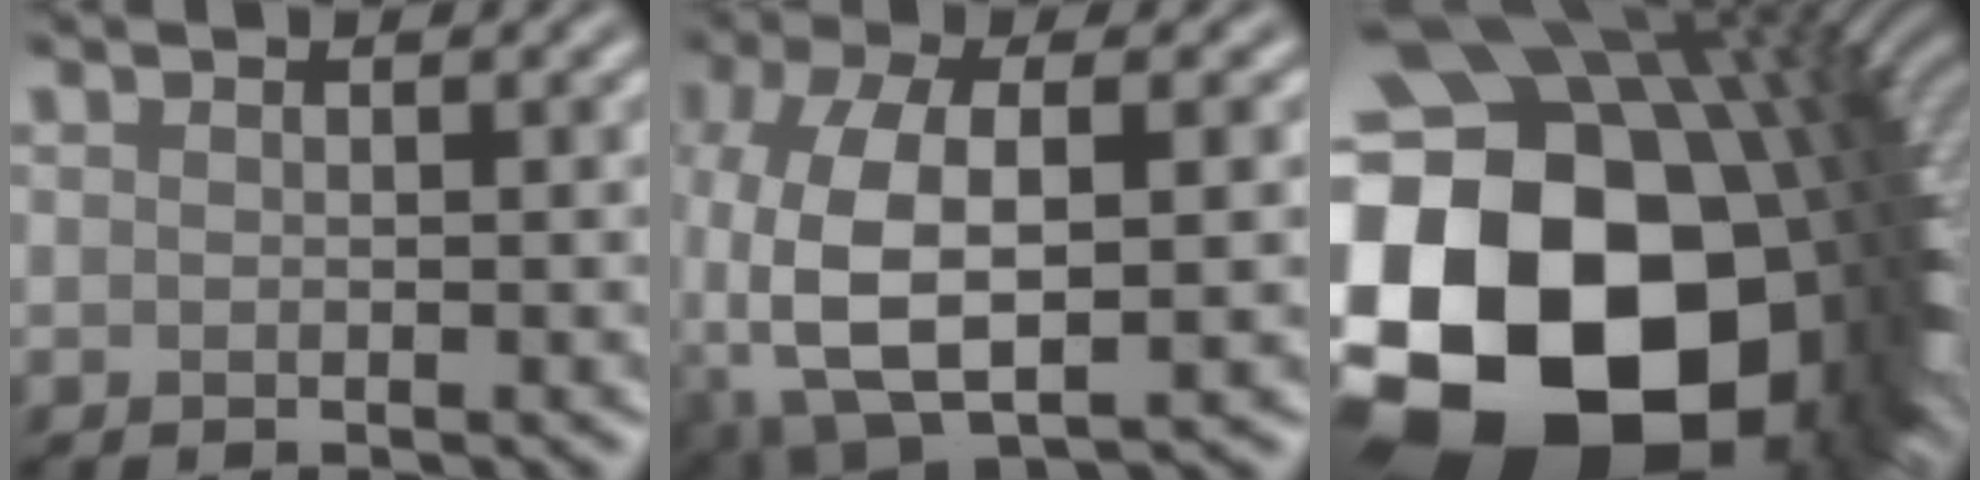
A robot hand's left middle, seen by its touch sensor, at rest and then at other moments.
{"total": 9.9, "force": [-2.1, 4.8, 8.4], "torque": [-0.189, -0.003, -0.039]}
{"total": 23.4, "force": [-3.8, 17.2, 15.4], "torque": [-0.324, -0.080, -0.028]}